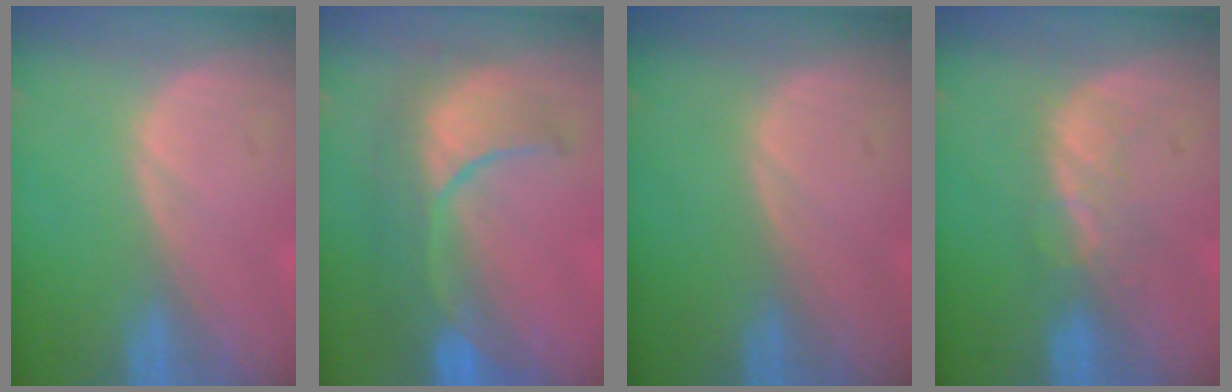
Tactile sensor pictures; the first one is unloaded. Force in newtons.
{"total": 10.0, "press": 9.2, "slide": 4.1}
{"total": 0.0}
{"total": 3.7, "press": 3.7, "slide": 0.5}